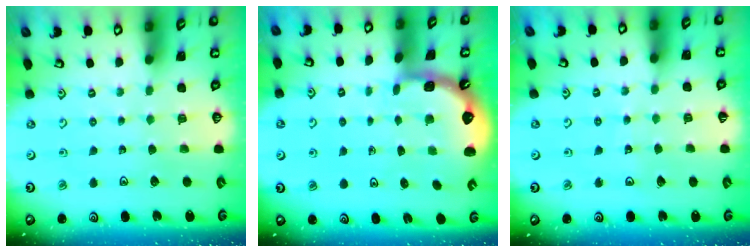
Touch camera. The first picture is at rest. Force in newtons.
{"total": 1.2, "press": 1.2, "slide": 0.1}
{"total": 4.3, "press": 4.3, "slide": 0.1}